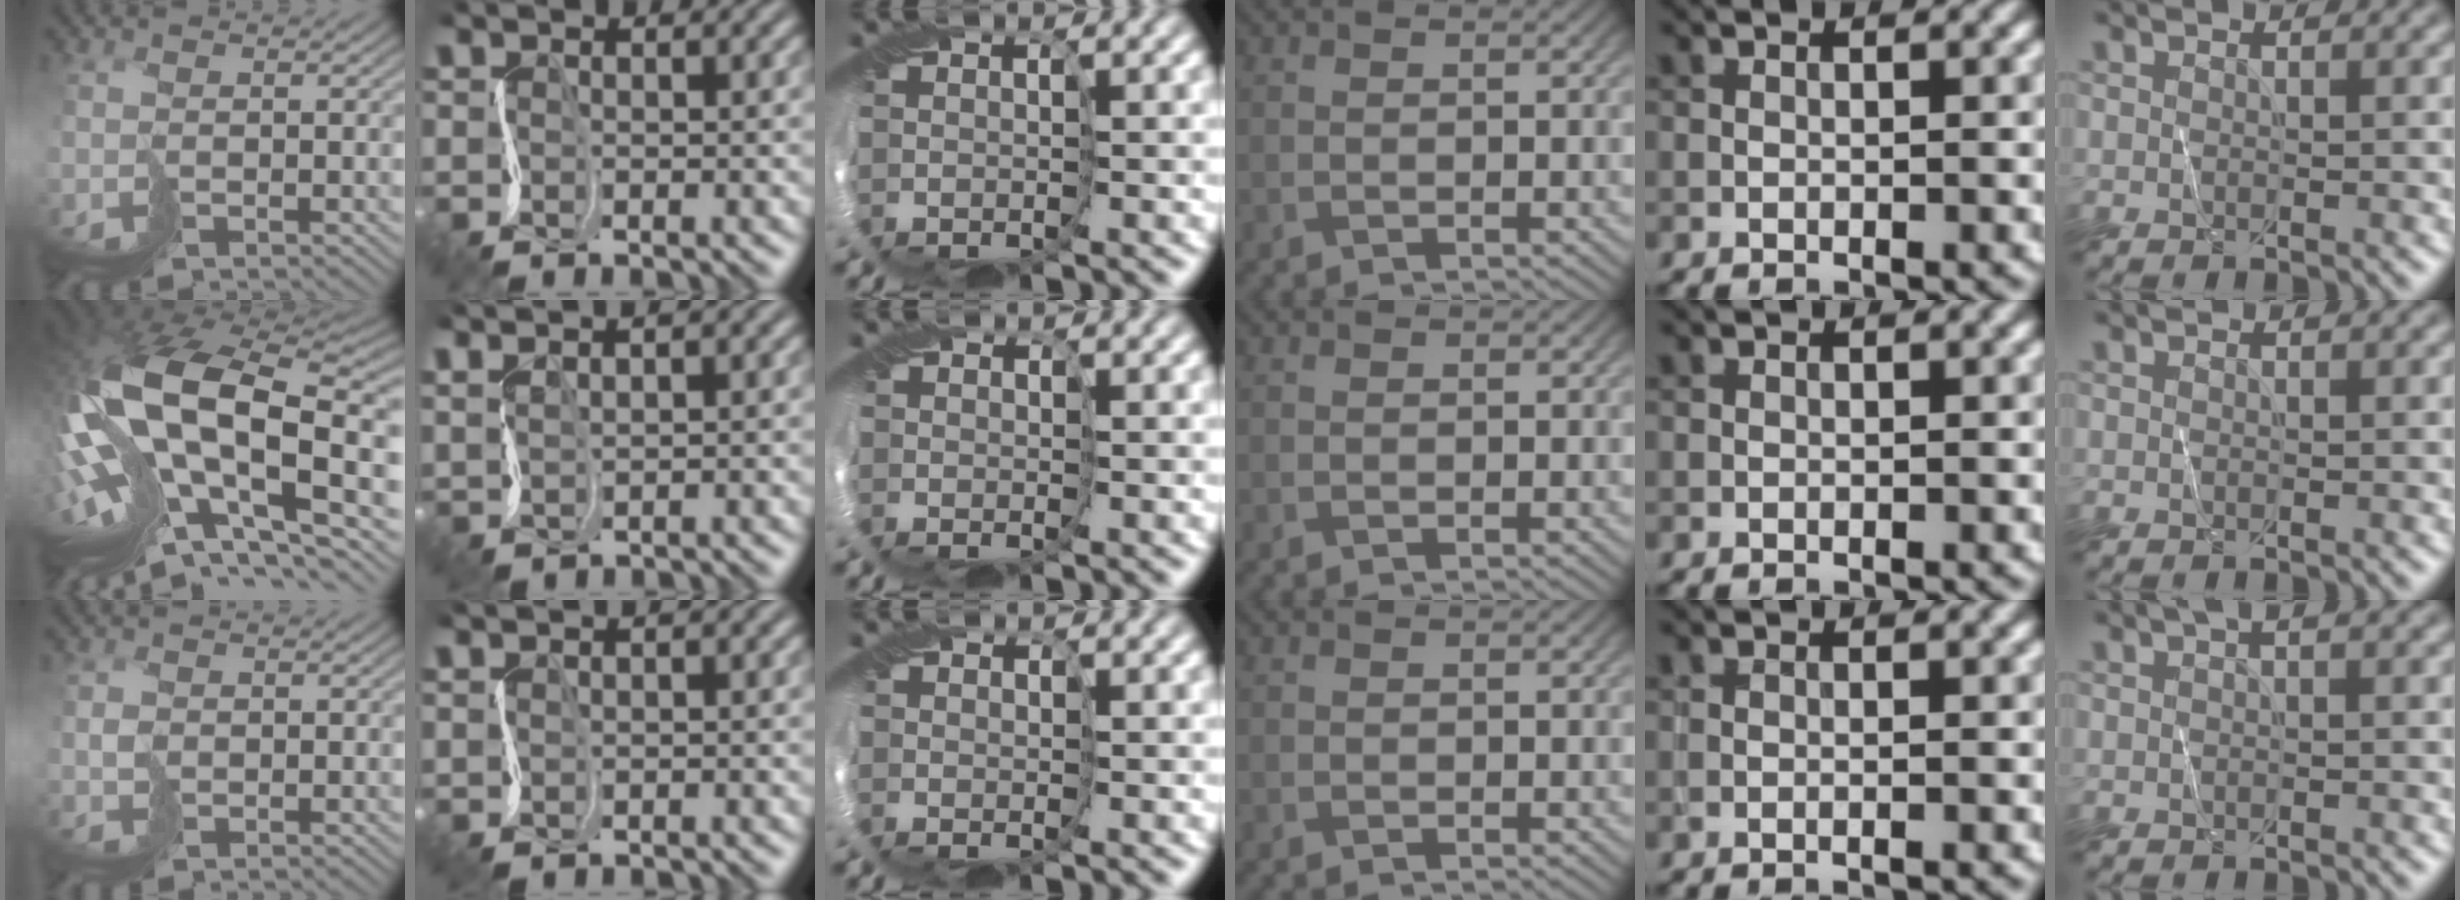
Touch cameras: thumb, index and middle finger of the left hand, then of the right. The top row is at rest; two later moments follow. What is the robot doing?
{"motion": "cut", "object": "bubble wrap"}